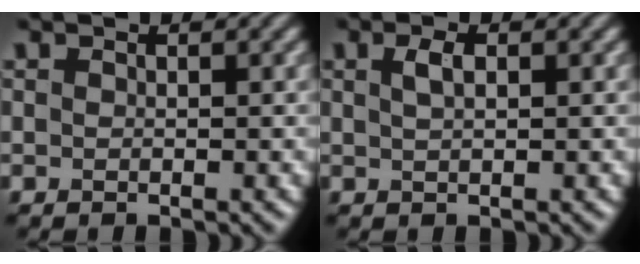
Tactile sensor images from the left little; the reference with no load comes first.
{"total": 1.6, "force": [0.7, 0.7, 1.3], "torque": [-0.027, 0.005, 0.013]}